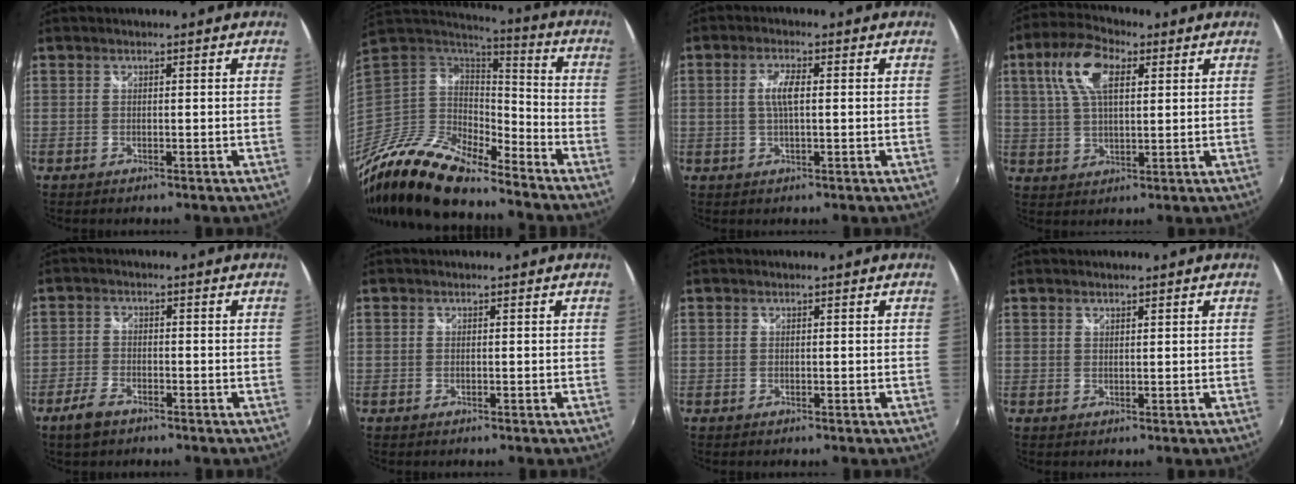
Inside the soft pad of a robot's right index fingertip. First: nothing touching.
{"total": 20.7, "force": [-15.9, 6.7, 11.5], "torque": [-0.241, -0.040, -0.298]}
{"total": 3.7, "force": [0.3, 1.0, 3.6], "torque": [-0.070, 0.003, 0.006]}
{"total": 10.8, "force": [4.0, 5.1, 8.6], "torque": [-0.173, 0.026, 0.072]}
{"total": 4.7, "force": [-3.3, 2.2, 2.5], "torque": [-0.069, -0.003, -0.066]}
{"total": 0.0}
{"total": 0.0}
{"total": 0.7, "force": [0.7, 0.2, 0.1], "torque": [-0.002, 0.001, 0.013]}